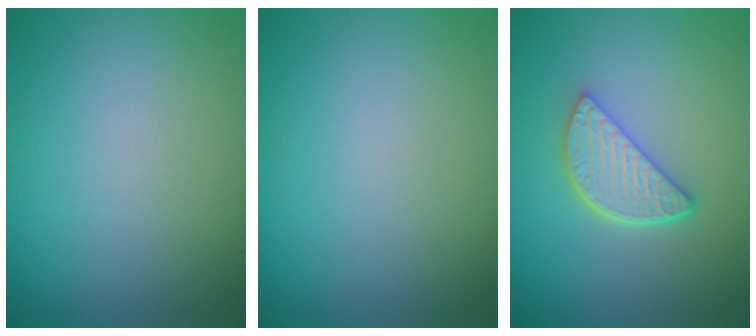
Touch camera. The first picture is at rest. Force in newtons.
{"total": 0.0}
{"total": 4.0, "press": 3.2, "slide": 2.5}